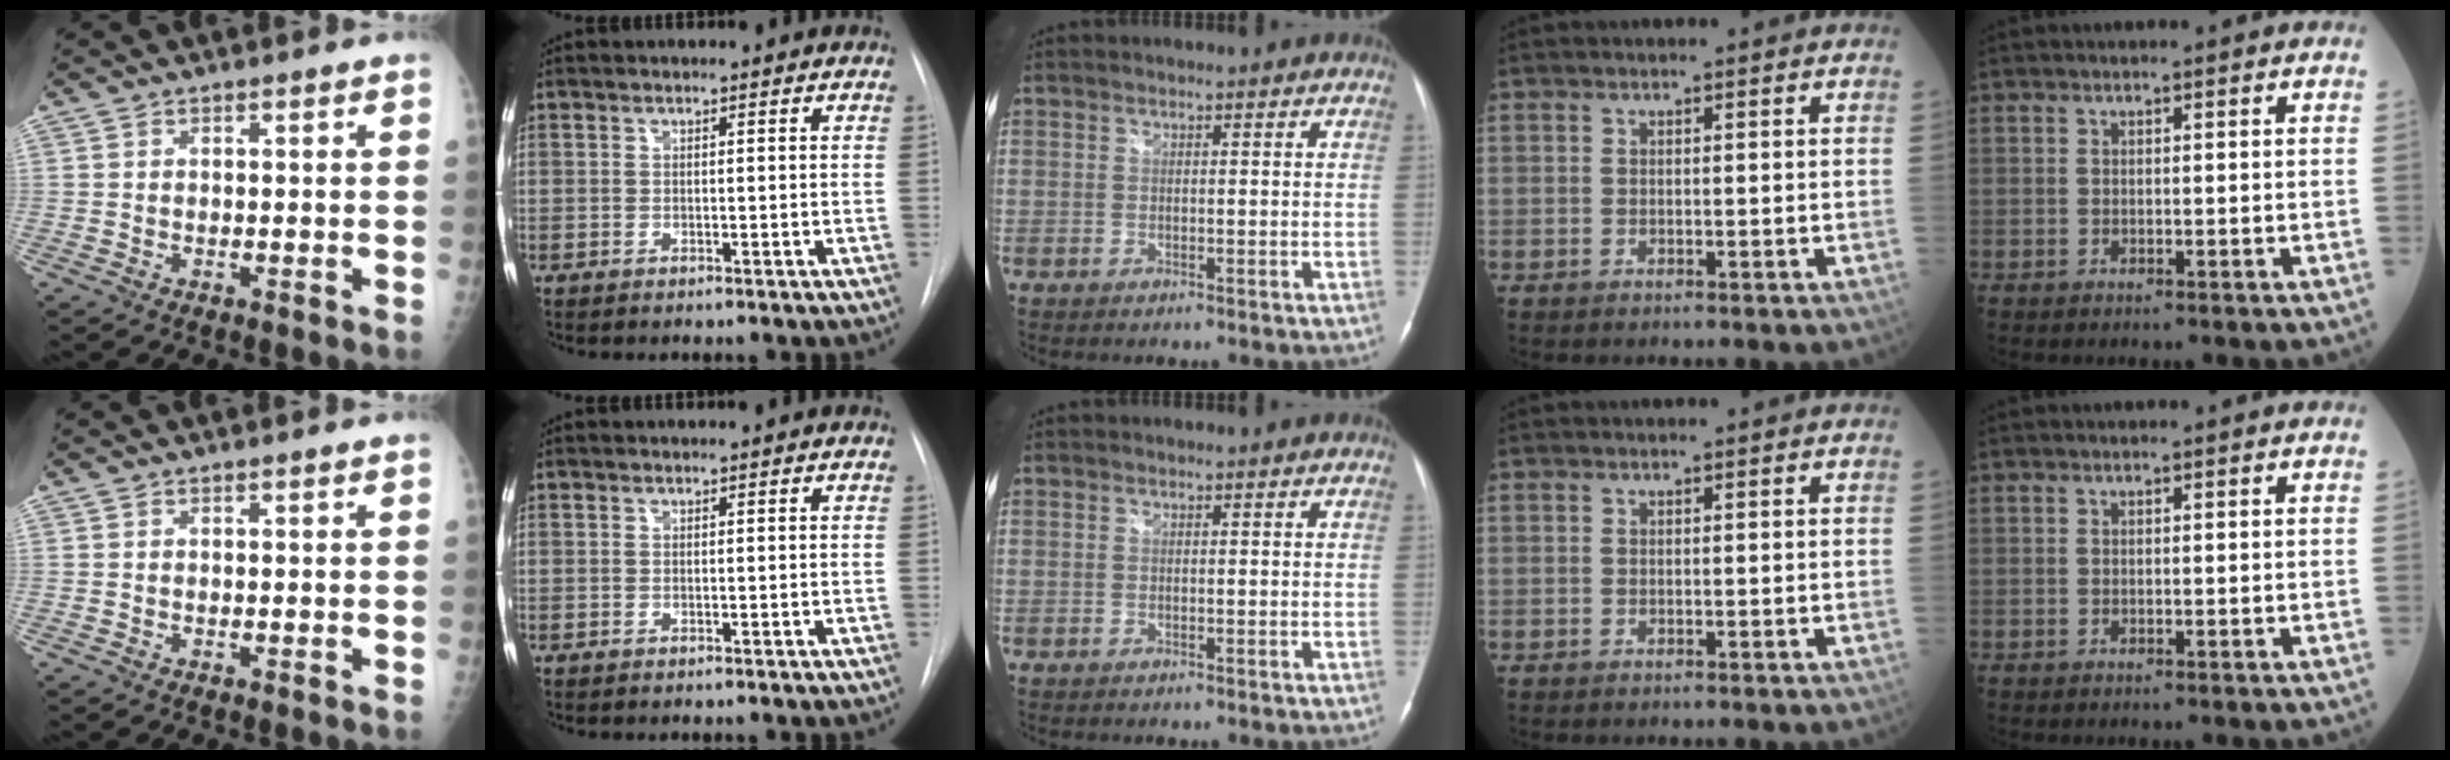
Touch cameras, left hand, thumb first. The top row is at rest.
{}